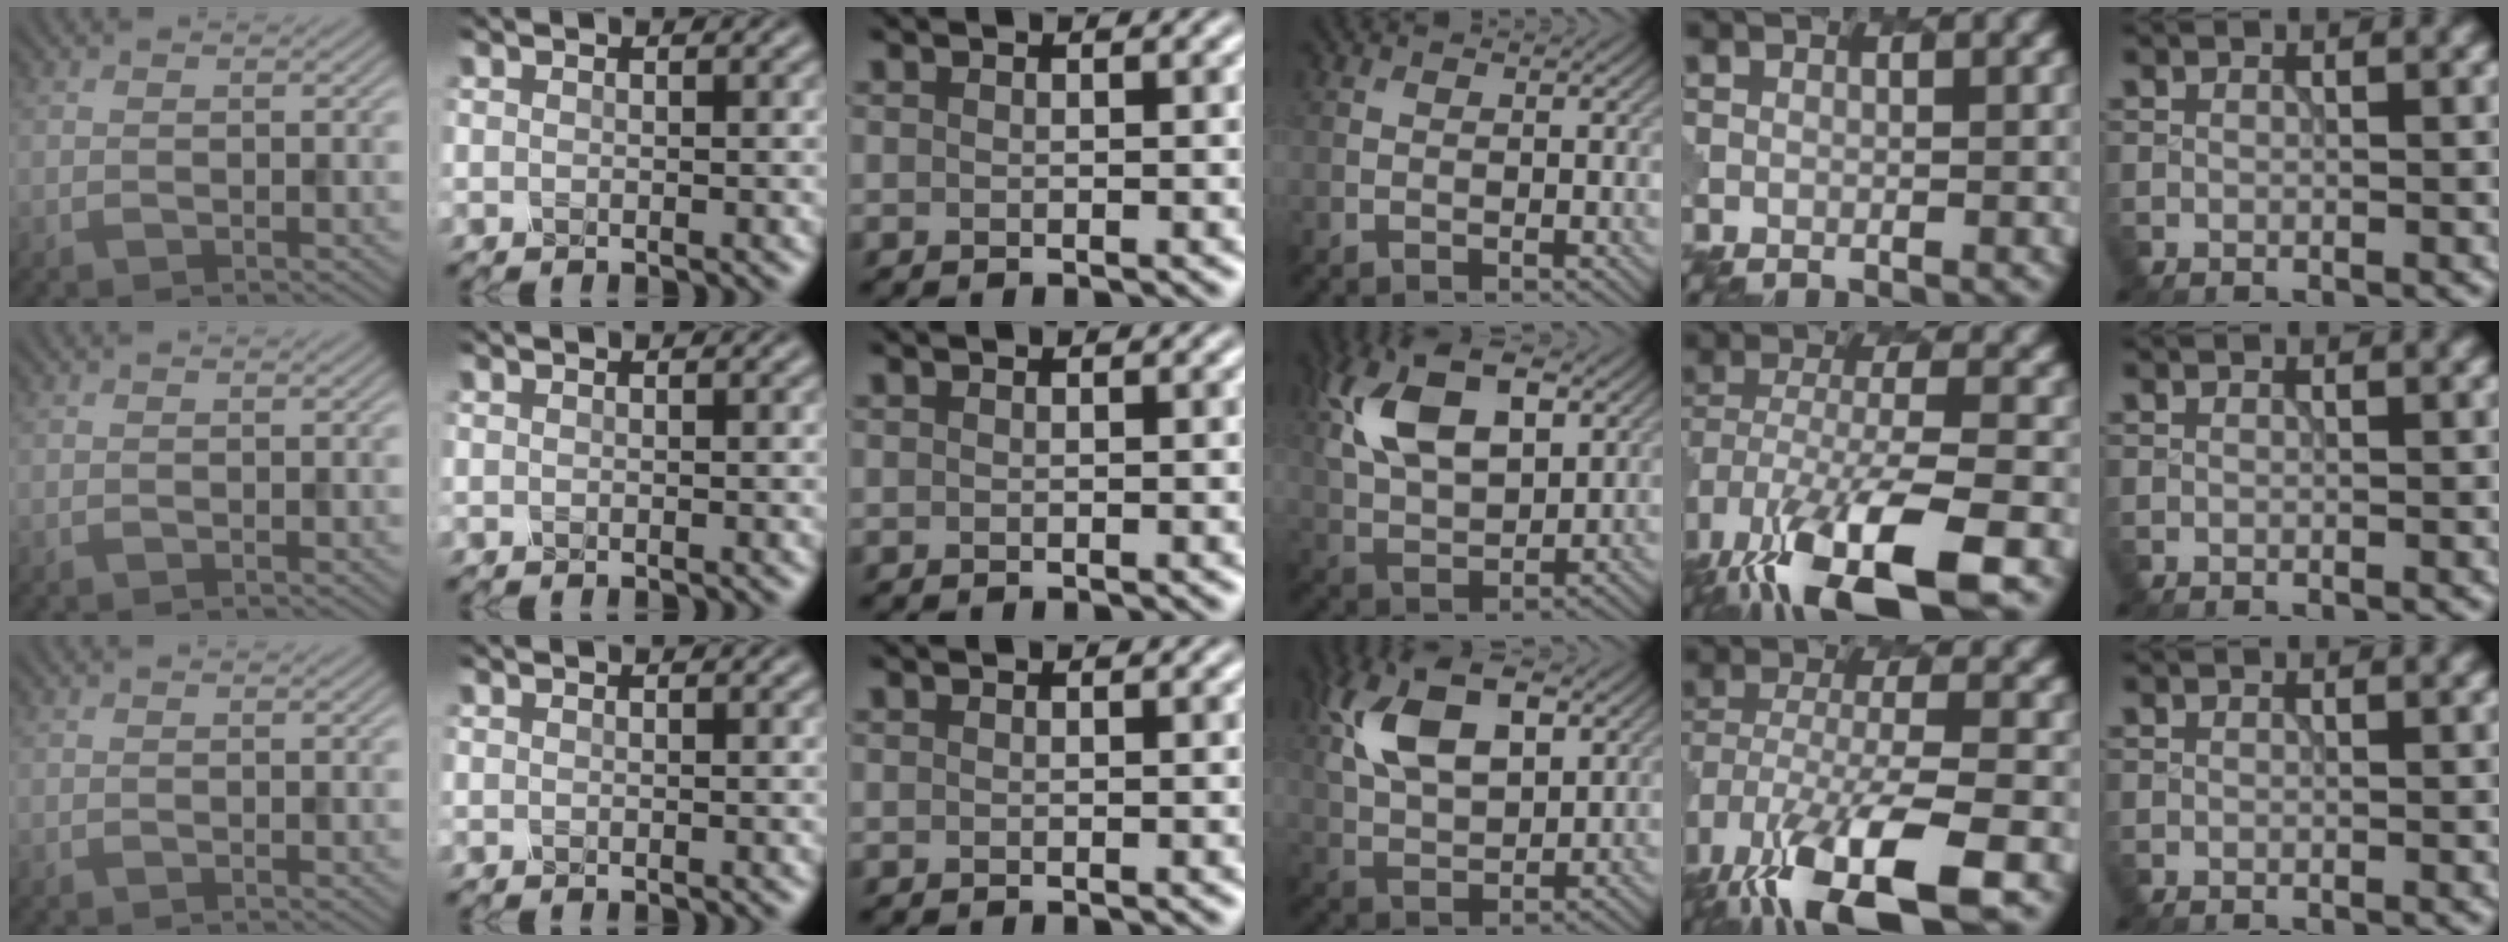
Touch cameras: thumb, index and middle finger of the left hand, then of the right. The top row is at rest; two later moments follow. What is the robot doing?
{"motion": "insert", "object": "pen bag"}